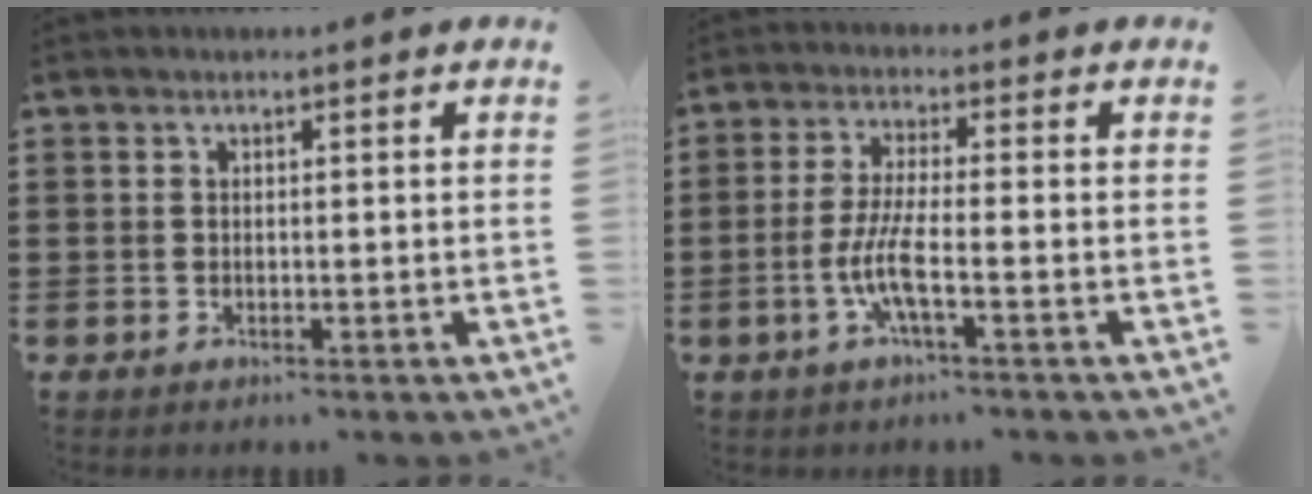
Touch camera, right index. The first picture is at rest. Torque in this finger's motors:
{"motor_torque": [2.14, 0.00, 0.31, 0.14]}